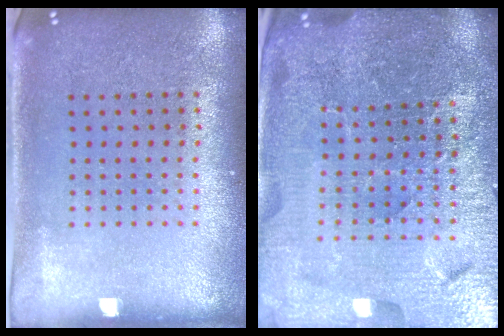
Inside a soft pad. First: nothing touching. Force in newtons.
{"total": 5.7, "press": 5.1, "slide": 2.5}